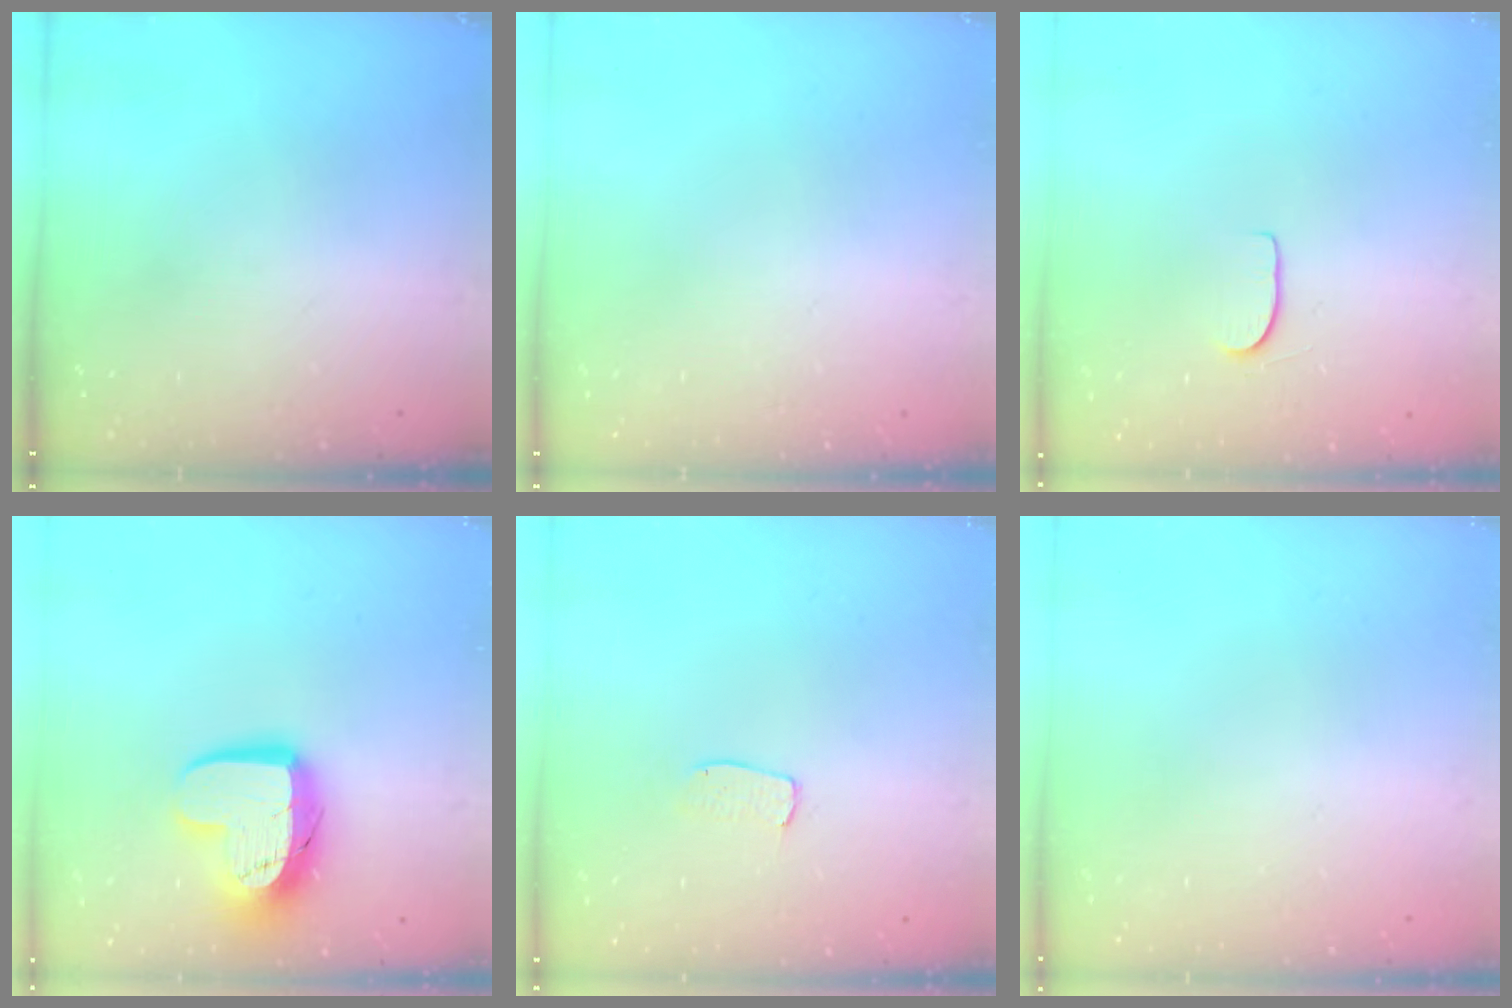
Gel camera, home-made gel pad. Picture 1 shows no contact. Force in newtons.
{"total": 0.0}
{"total": 4.5, "press": 4.5, "slide": 0.4}
{"total": 14.3, "press": 14.3, "slide": 1.2}
{"total": 3.3, "press": 3.3, "slide": 0.2}
{"total": 0.0}